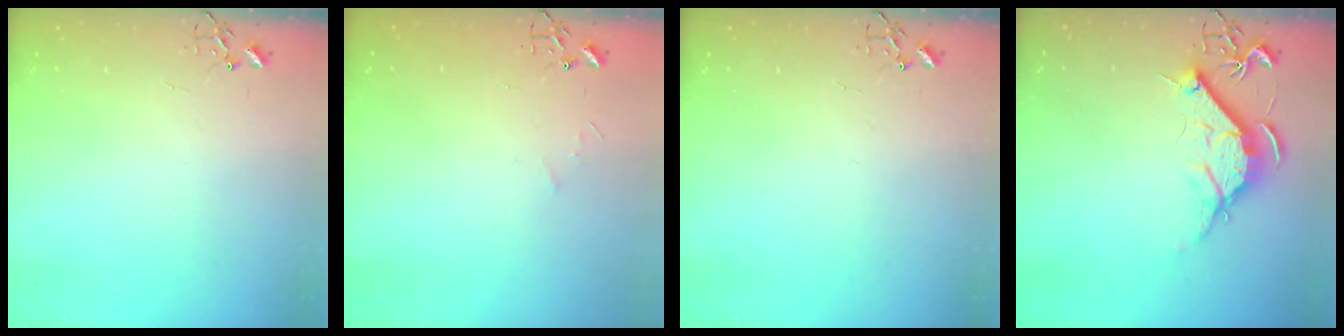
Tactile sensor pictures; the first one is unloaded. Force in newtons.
{"total": 3.5, "press": 3.5, "slide": 0.4}
{"total": 0.0}
{"total": 12.2, "press": 12.2, "slide": 1.1}